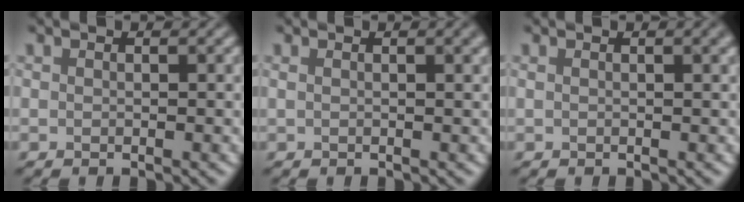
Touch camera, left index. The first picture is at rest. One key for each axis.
{"total": 3.2, "fx": 1.3, "fy": 1.6, "fz": 2.5, "tx": -0.006, "ty": 0.022, "tz": -0.005}
{"total": 2.8, "fx": 1.1, "fy": 1.3, "fz": 2.2, "tx": -0.003, "ty": 0.017, "tz": -0.003}